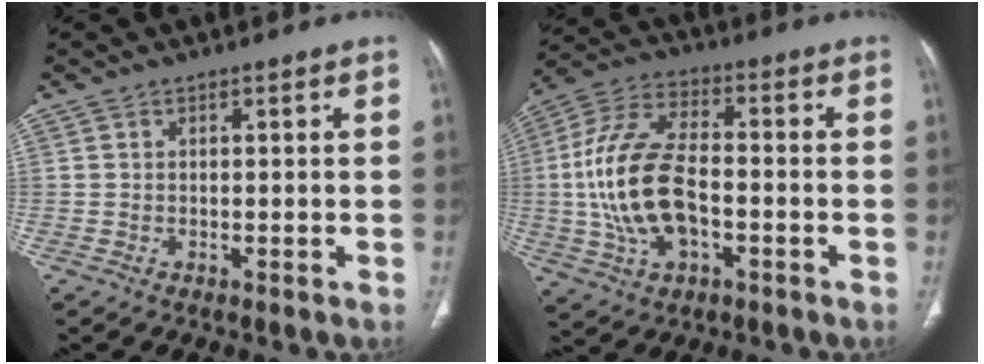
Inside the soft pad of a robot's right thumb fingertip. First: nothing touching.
{"total": 17.1, "force": [-2.2, 9.2, 14.3], "torque": [-0.292, 0.023, -0.040]}